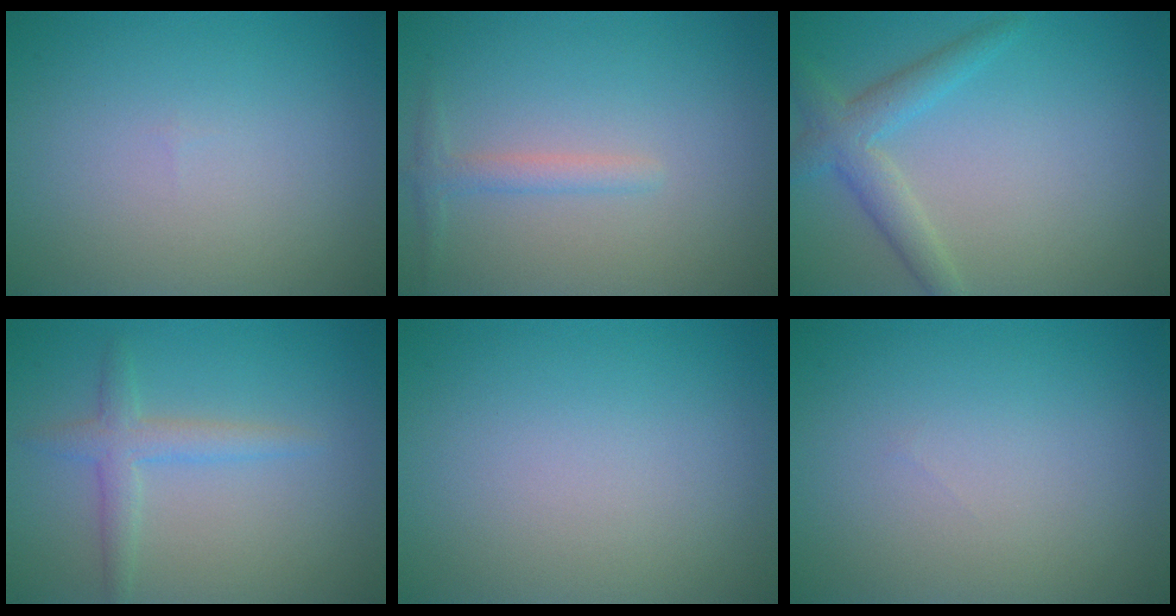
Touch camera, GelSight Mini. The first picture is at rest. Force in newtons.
{"total": 1.5, "press": 1.5, "slide": 0.0}
{"total": 3.2, "press": 3.2, "slide": 0.1}
{"total": 2.3, "press": 2.3, "slide": 0.1}
{"total": 0.0}
{"total": 0.0}